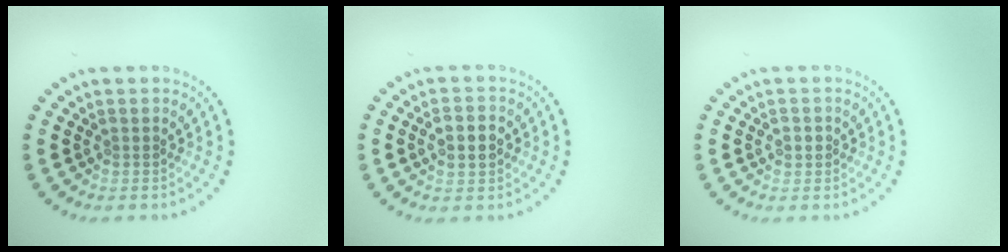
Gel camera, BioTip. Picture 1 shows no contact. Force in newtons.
{"total": 3.1, "press": 3.1, "slide": 0.1}
{"total": 1.0, "press": 1.0, "slide": 0.3}